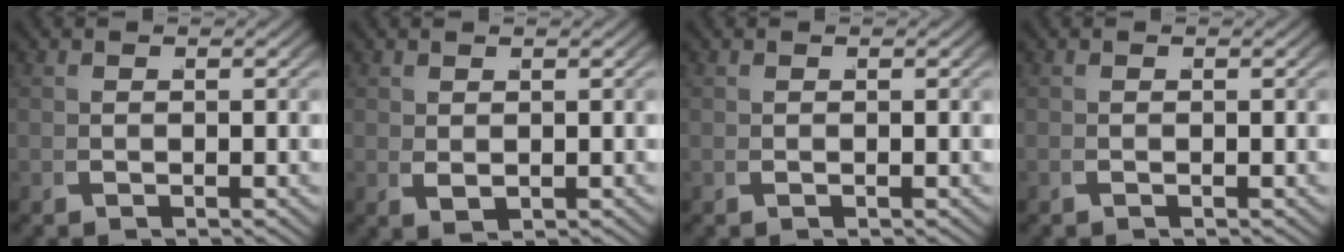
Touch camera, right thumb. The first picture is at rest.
{"total": 1.2, "force": [0.4, 0.5, 1.0], "torque": [-0.021, -0.005, 0.020]}
{"total": 0.0}
{"total": 0.0}